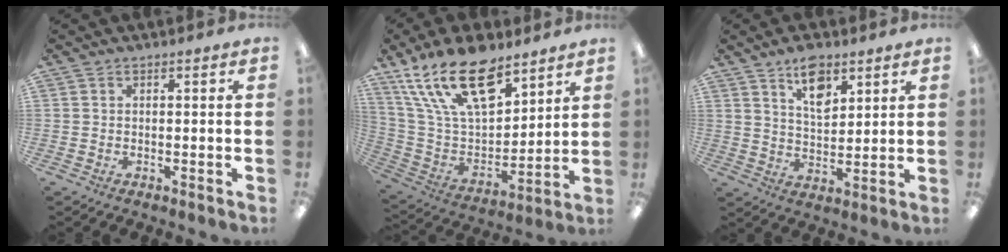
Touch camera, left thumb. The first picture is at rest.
{"total": 22.1, "force": [13.9, 10.1, 13.8], "torque": [-0.269, -0.072, 0.246]}
{"total": 9.0, "force": [5.8, 4.7, 5.1], "torque": [-0.068, -0.025, 0.098]}